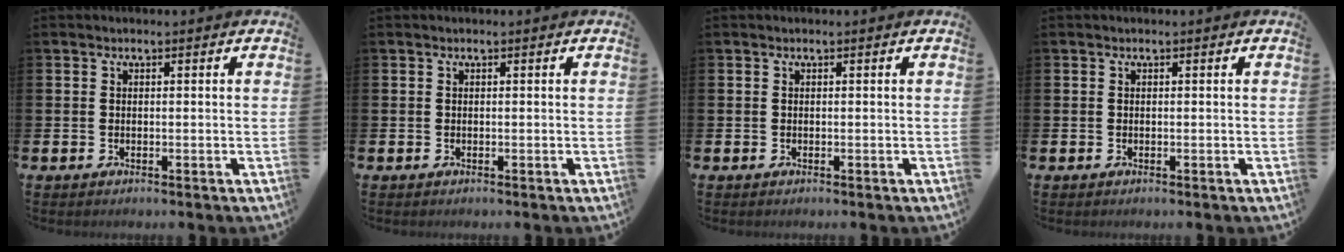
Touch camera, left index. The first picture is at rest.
{"total": 0.0}
{"total": 0.0}
{"total": 0.0}